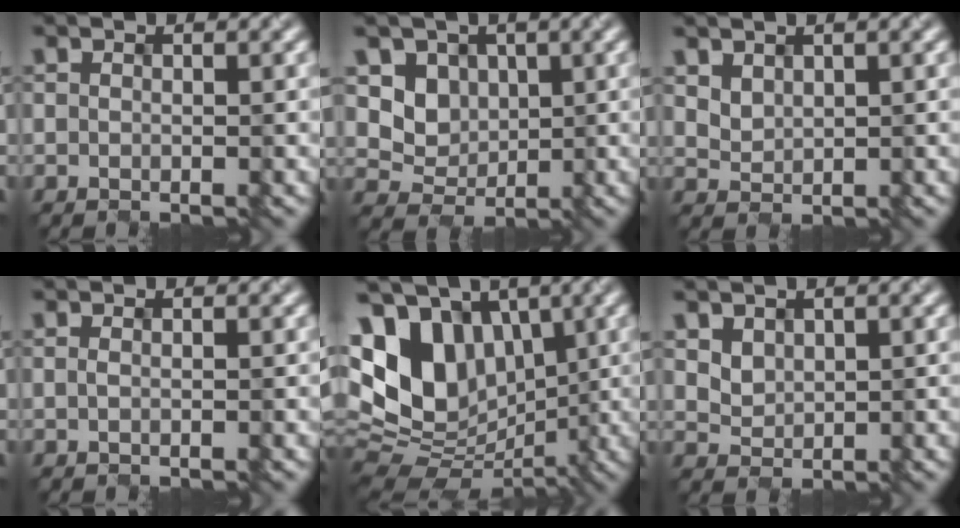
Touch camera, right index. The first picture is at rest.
{"total": 3.9, "force": [1.3, 3.4, 1.4], "torque": [-0.041, -0.013, 0.036]}
{"total": 1.7, "force": [1.1, 1.1, 0.7], "torque": [-0.017, 0.002, 0.026]}
{"total": 0.7, "force": [0.3, 0.4, 0.6], "torque": [-0.003, -0.002, 0.000]}
{"total": 11.5, "force": [2.9, 8.1, 7.6], "torque": [-0.155, 0.012, 0.041]}
{"total": 2.1, "force": [1.2, 1.5, 0.8], "torque": [-0.021, 0.000, 0.029]}